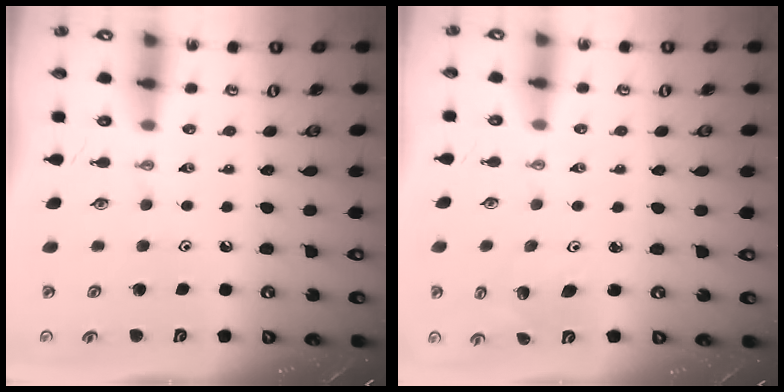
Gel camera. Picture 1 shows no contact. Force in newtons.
{"total": 3.3, "press": 3.1, "slide": 1.3}